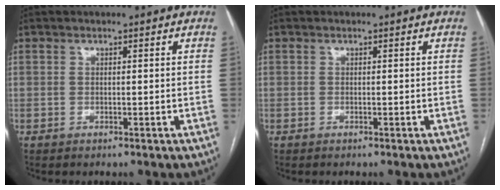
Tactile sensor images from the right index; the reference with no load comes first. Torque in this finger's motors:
{"motor_torque": [-0.04, 0.00, 0.00, 0.00]}